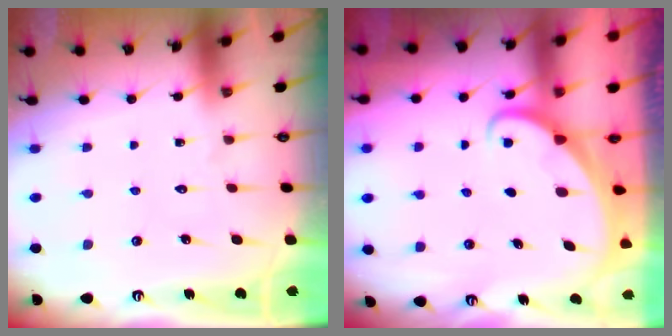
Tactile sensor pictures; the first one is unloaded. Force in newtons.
{"total": 1.6, "press": 1.6, "slide": 0.0}